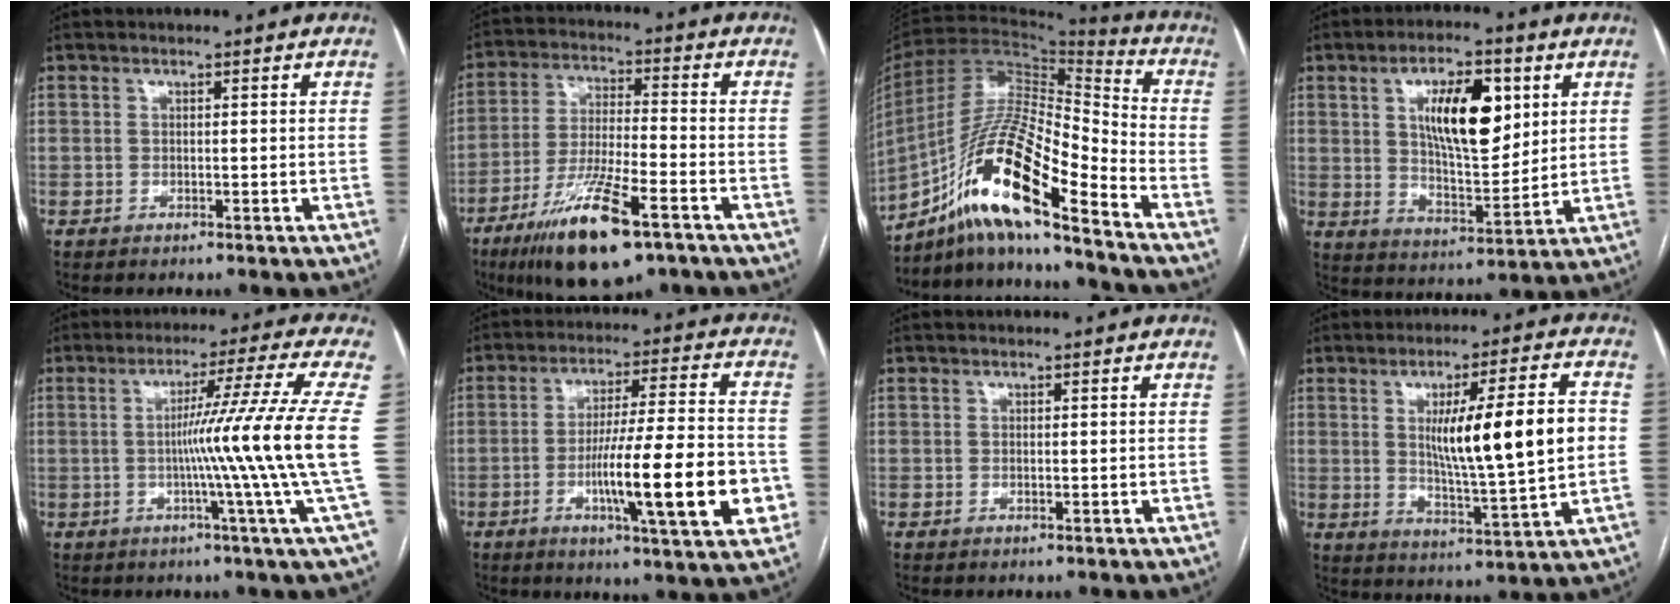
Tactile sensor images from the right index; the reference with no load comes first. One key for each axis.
{"total": 15.2, "fx": -8.8, "fy": 2.8, "fz": 12.1, "tx": -0.240, "ty": -0.029, "tz": -0.151}
{"total": 18.3, "fx": -11.3, "fy": 2.4, "fz": 14.2, "tx": -0.286, "ty": 0.000, "tz": -0.201}
{"total": 12.9, "fx": 4.3, "fy": 4.7, "fz": 11.2, "tx": -0.191, "ty": 0.007, "tz": 0.076}
{"total": 14.1, "fx": -1.2, "fy": -4.2, "fz": 13.4, "tx": -0.197, "ty": -0.011, "tz": -0.018}
{"total": 16.9, "fx": -4.6, "fy": 1.2, "fz": 16.2, "tx": -0.247, "ty": -0.005, "tz": -0.068}
{"total": 0.0}
{"total": 15.0, "fx": 1.6, "fy": 0.9, "fz": 14.9, "tx": -0.236, "ty": 0.000, "tz": 0.029}